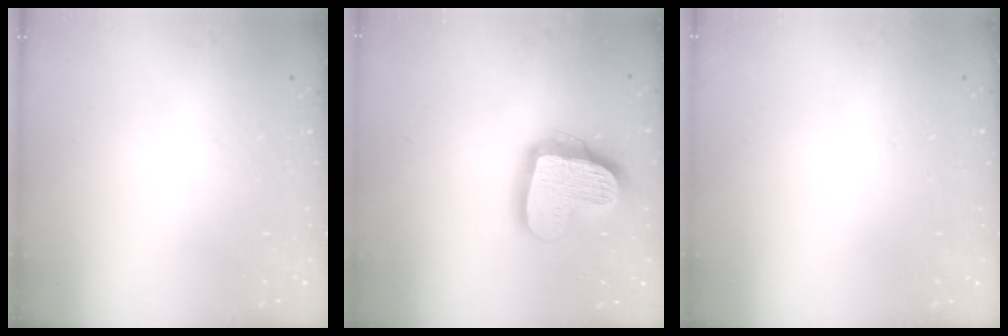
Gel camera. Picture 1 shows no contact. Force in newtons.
{"total": 18.0, "press": 17.9, "slide": 1.5}
{"total": 0.0}